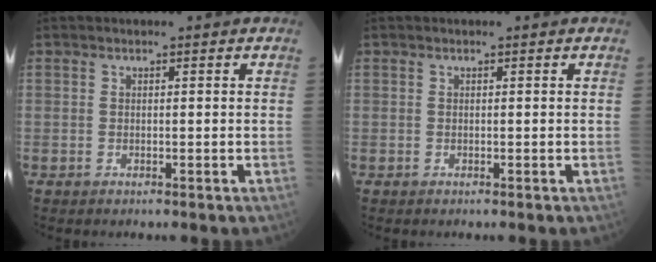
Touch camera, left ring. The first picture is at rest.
{"total": 0.0}